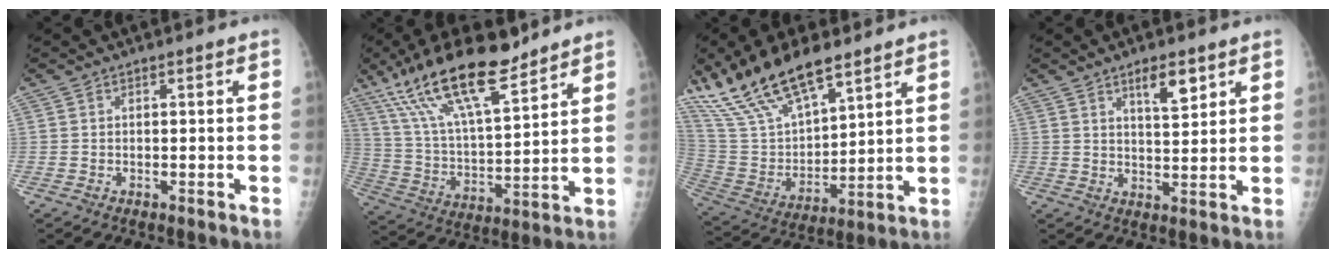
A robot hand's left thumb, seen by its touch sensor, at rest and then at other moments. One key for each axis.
{"total": 21.0, "fx": 14.7, "fy": 5.9, "fz": 13.8, "tx": -0.230, "ty": -0.053, "tz": 0.269}
{"total": 20.8, "fx": 15.1, "fy": 7.6, "fz": 12.0, "tx": -0.208, "ty": -0.050, "tz": 0.293}
{"total": 6.3, "fx": 3.7, "fy": 2.2, "fz": 4.6, "tx": -0.062, "ty": -0.026, "tz": 0.060}